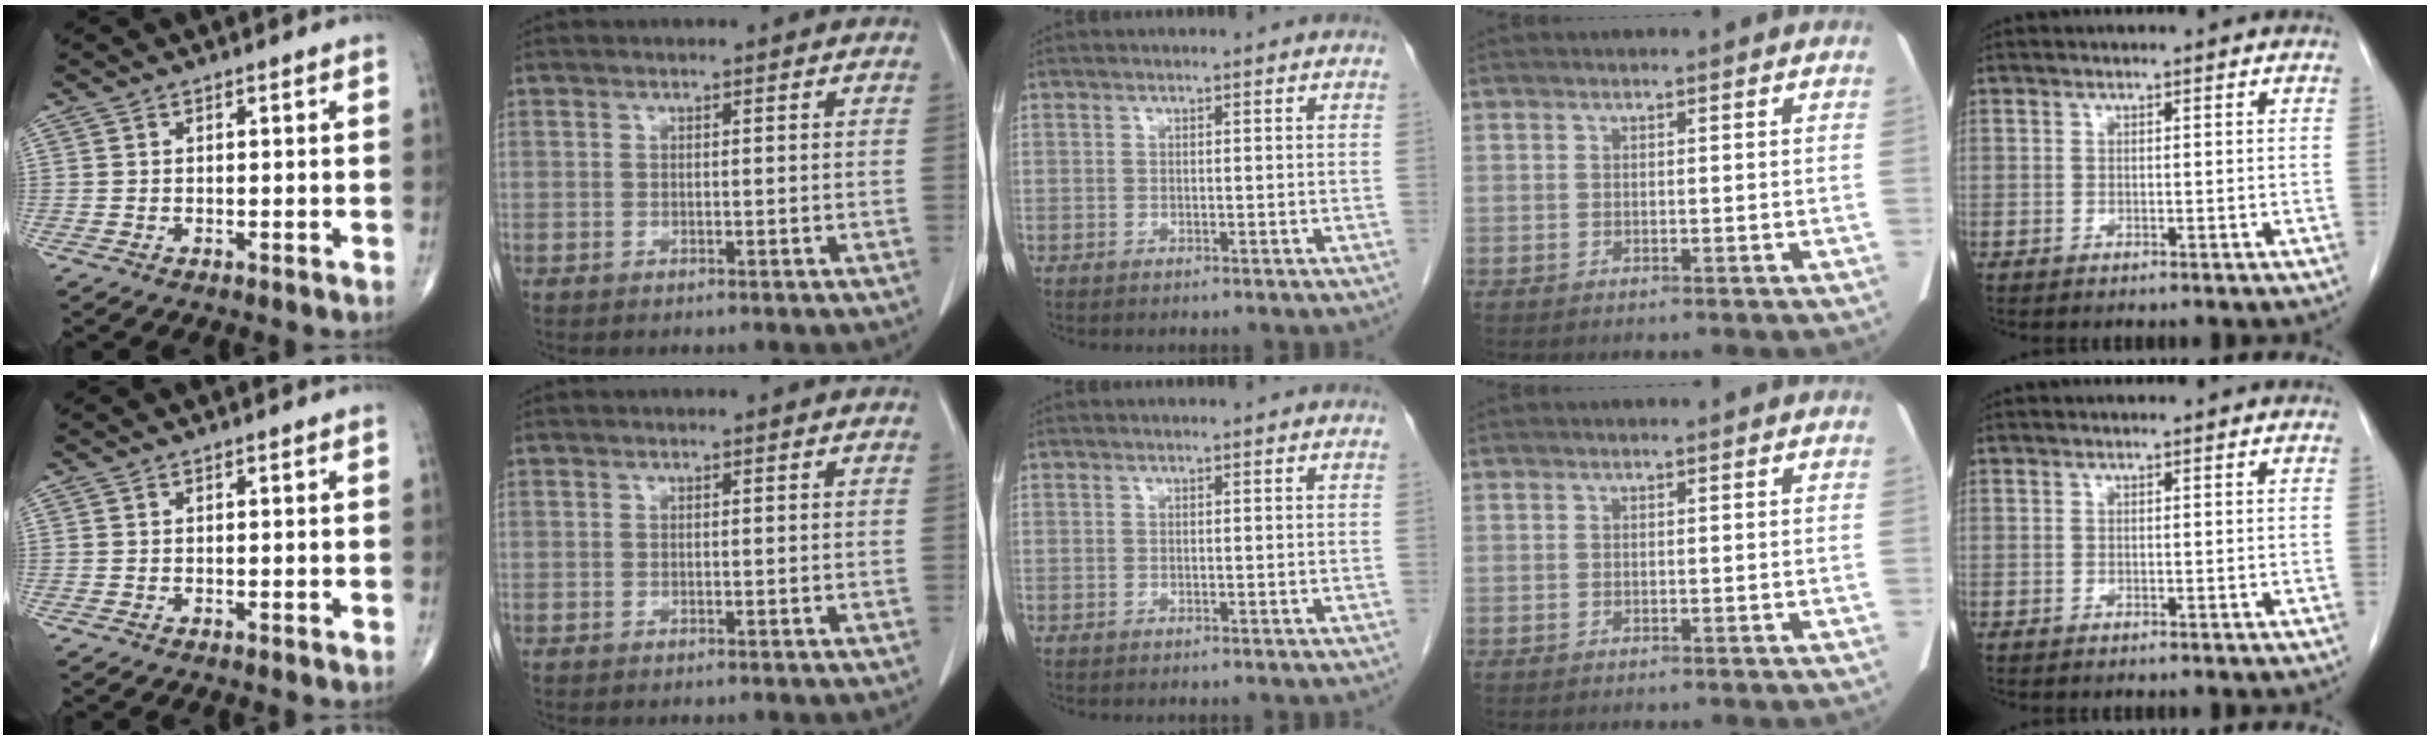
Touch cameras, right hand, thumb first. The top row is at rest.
{}